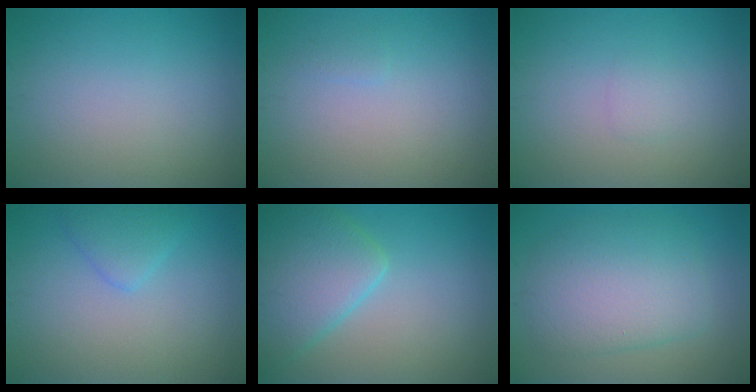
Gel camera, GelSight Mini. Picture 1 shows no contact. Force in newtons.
{"total": 0.6, "press": 0.5, "slide": 0.1}
{"total": 0.9, "press": 0.9, "slide": 0.1}
{"total": 2.1, "press": 2.1, "slide": 0.2}
{"total": 6.4, "press": 6.4, "slide": 0.4}
{"total": 6.0, "press": 6.0, "slide": 0.2}